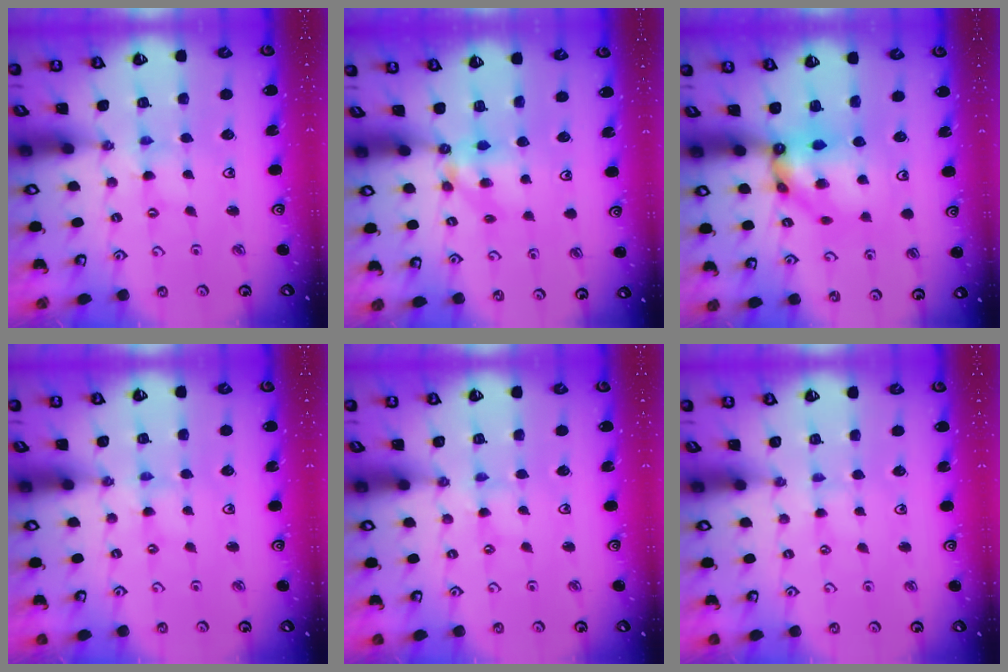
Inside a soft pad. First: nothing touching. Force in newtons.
{"total": 6.7, "press": 6.7, "slide": 0.2}
{"total": 10.4, "press": 10.2, "slide": 1.6}
{"total": 0.0}
{"total": 0.0}
{"total": 1.2, "press": 1.2, "slide": 0.4}